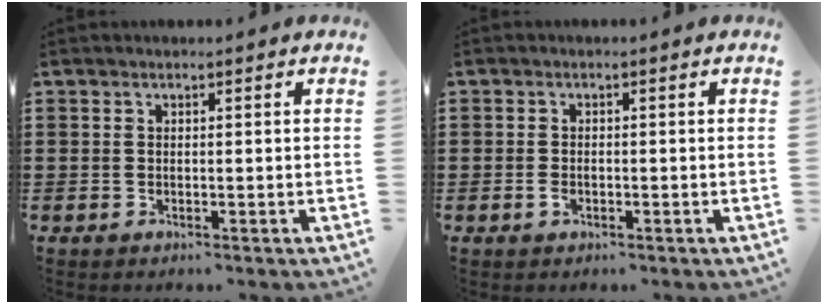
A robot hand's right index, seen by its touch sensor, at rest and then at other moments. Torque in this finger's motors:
{"motor_torque": [1.62, 0.52, 0.28, 0.06]}